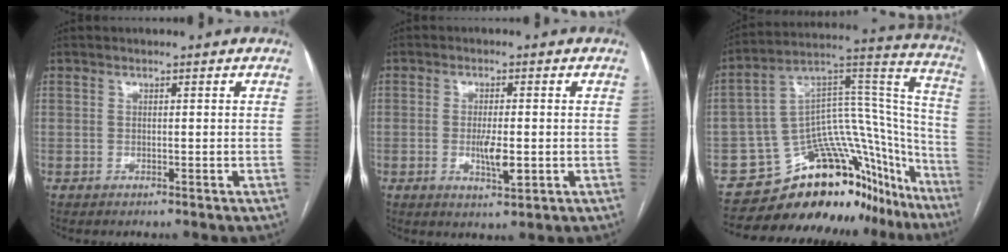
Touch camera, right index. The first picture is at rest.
{"total": 4.7, "force": [-0.8, 1.2, 4.4], "torque": [-0.084, -0.007, -0.011]}
{"total": 27.1, "force": [-21.9, 11.2, 11.5], "torque": [-0.098, 0.074, -0.306]}